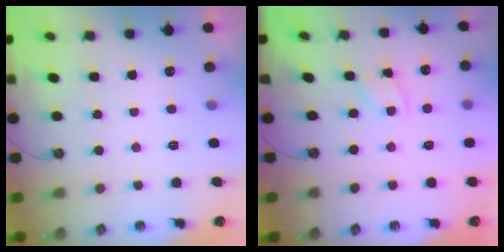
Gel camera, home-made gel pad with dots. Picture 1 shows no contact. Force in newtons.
{"total": 1.7, "press": 1.7, "slide": 0.3}